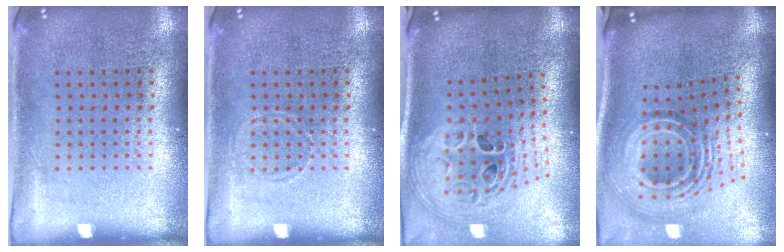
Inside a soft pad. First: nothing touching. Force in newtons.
{"total": 0.6, "press": 0.6, "slide": 0.0}
{"total": 2.6, "press": 1.8, "slide": 1.8}
{"total": 2.8, "press": 1.8, "slide": 2.1}